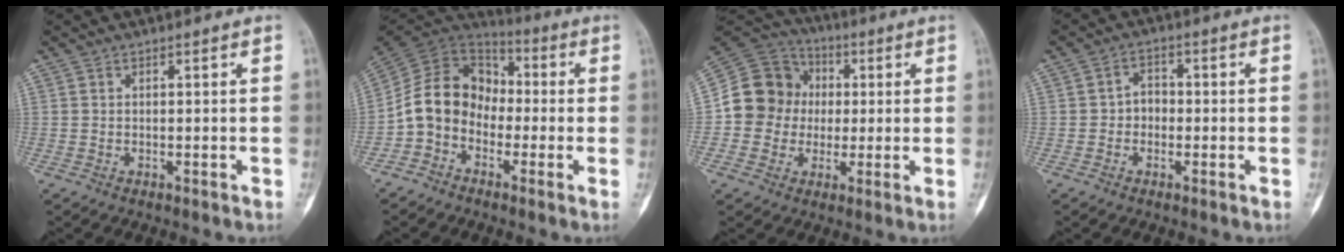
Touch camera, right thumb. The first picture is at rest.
{"total": 12.5, "force": [-2.7, 10.2, 6.7], "torque": [-0.105, 0.061, -0.063]}
{"total": 13.3, "force": [0.2, 12.5, 4.4], "torque": [-0.054, 0.031, 0.001]}
{"total": 3.2, "force": [-0.6, 2.7, 1.7], "torque": [-0.007, 0.015, -0.019]}